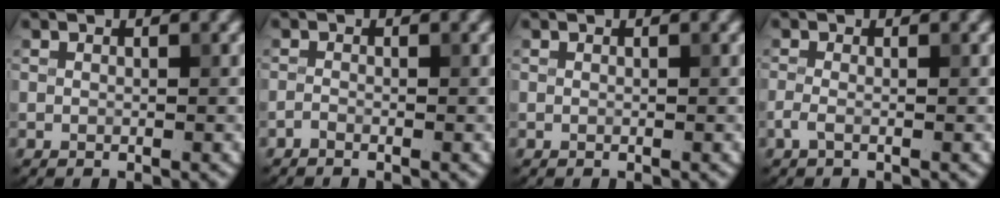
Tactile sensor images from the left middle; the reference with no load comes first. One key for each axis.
{"total": 0.6, "fx": -0.5, "fy": 0.1, "fz": 0.3, "tx": -0.006, "ty": -0.001, "tz": -0.013}
{"total": 0.0}
{"total": 1.1, "fx": -0.4, "fy": 0.4, "fz": 0.9, "tx": -0.024, "ty": -0.004, "tz": -0.012}